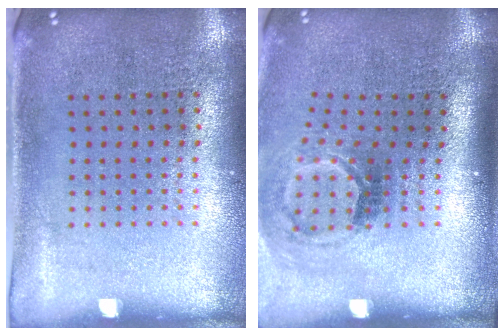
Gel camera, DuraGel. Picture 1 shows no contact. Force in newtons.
{"total": 1.8, "press": 1.2, "slide": 1.4}